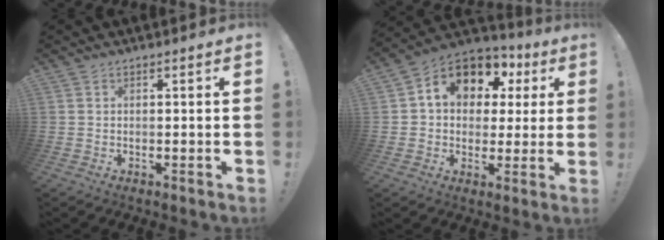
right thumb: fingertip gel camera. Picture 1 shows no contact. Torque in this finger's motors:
{"motor_torque": [1.34, 2.93, 0.34, 0.00, 0.08]}